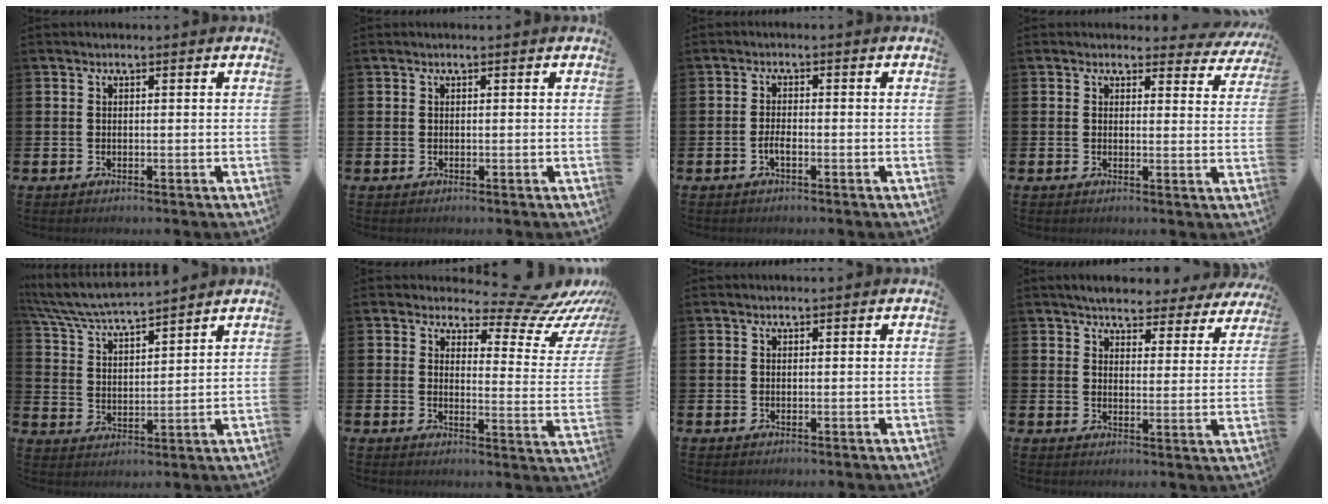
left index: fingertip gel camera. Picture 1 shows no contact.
{"total": 0.0}
{"total": 1.5, "force": [-0.7, 0.5, 1.2], "torque": [-0.031, 0.003, -0.013]}
{"total": 2.1, "force": [1.8, 1.1, 0.2], "torque": [-0.003, -0.010, 0.028]}
{"total": 6.2, "force": [6.0, 0.2, 1.6], "torque": [-0.060, -0.038, 0.105]}
{"total": 7.3, "force": [6.3, 2.3, 2.7], "torque": [-0.032, -0.064, 0.099]}
{"total": 0.0}
{"total": 4.7, "force": [4.6, 1.1, 0.6], "torque": [-0.032, -0.028, 0.079]}